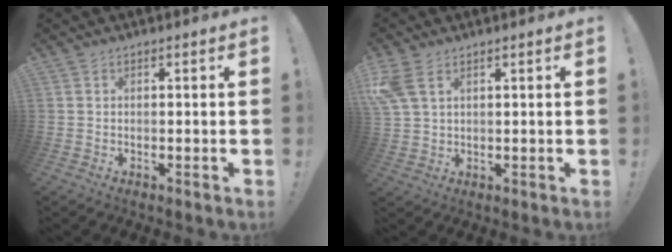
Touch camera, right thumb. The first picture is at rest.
{"total": 6.8, "force": [3.3, 3.8, 4.5], "torque": [-0.098, -0.007, 0.067]}